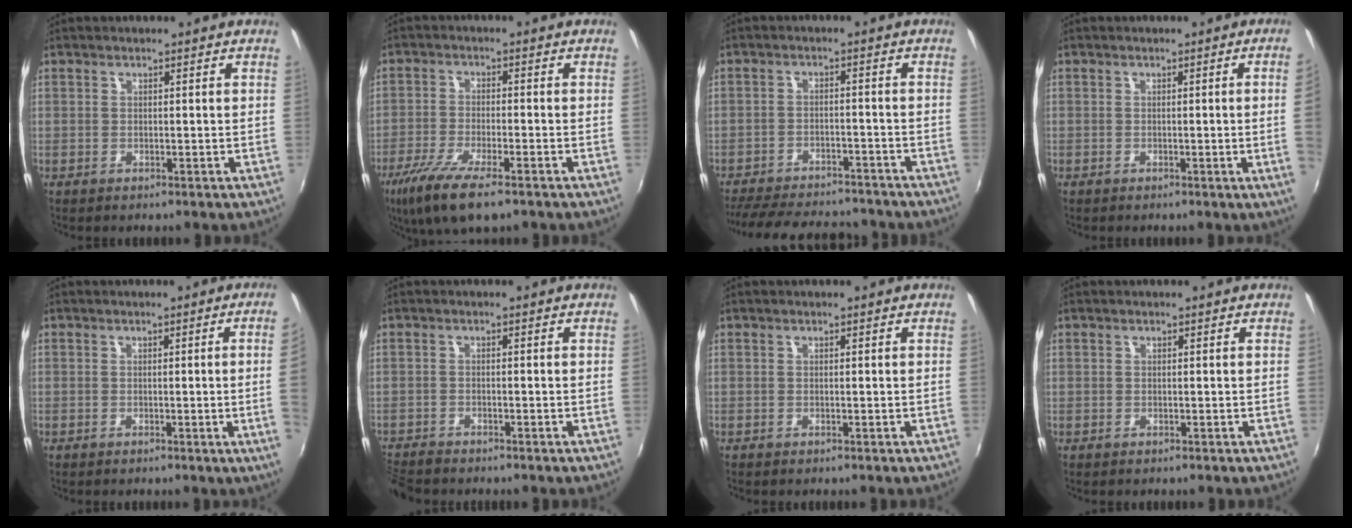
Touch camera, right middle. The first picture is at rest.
{"total": 11.0, "force": [-7.2, 2.8, 7.9], "torque": [-0.179, -0.038, -0.135]}
{"total": 17.6, "force": [-15.2, 5.8, 6.8], "torque": [-0.154, 0.002, -0.212]}
{"total": 3.7, "force": [0.0, -2.0, 3.1], "torque": [-0.050, -0.013, 0.006]}
{"total": 4.7, "force": [0.1, -2.1, 4.1], "torque": [-0.063, -0.010, 0.004]}
{"total": 5.3, "force": [-5.0, 1.0, 1.4], "torque": [-0.048, -0.024, -0.094]}
{"total": 0.0}
{"total": 0.0}